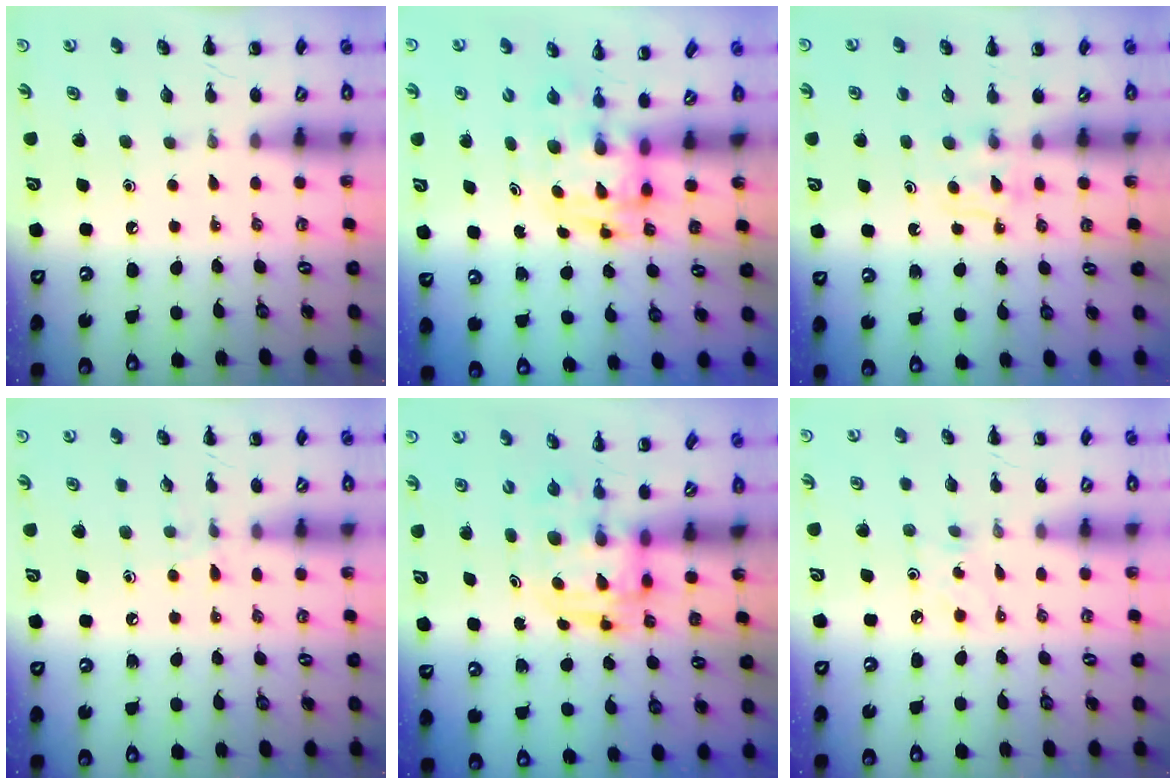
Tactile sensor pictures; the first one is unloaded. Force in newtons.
{"total": 3.4, "press": 3.4, "slide": 0.6}
{"total": 4.7, "press": 4.5, "slide": 1.3}
{"total": 5.8, "press": 5.3, "slide": 2.3}
{"total": 3.3, "press": 3.3, "slide": 0.7}
{"total": 2.7, "press": 2.5, "slide": 0.9}